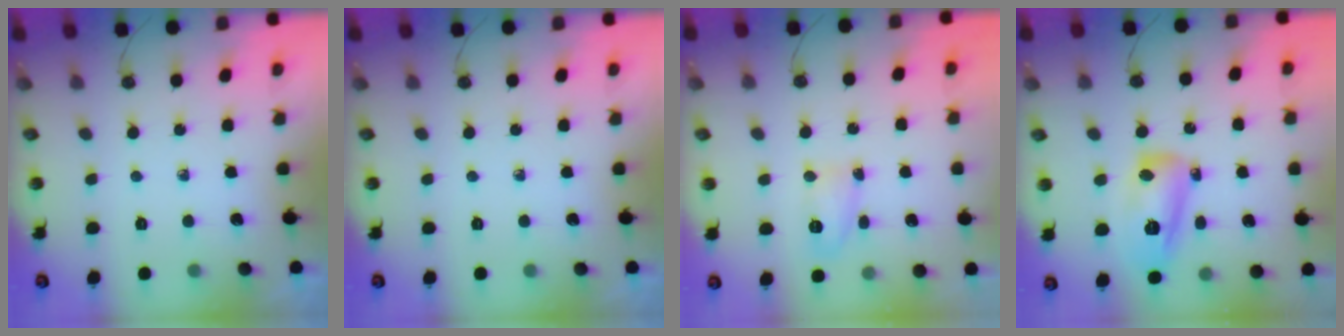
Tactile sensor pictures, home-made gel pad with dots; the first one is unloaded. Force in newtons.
{"total": 0.0}
{"total": 20.9, "press": 8.5, "slide": 19.1}
{"total": 13.6, "press": 13.6, "slide": 1.4}